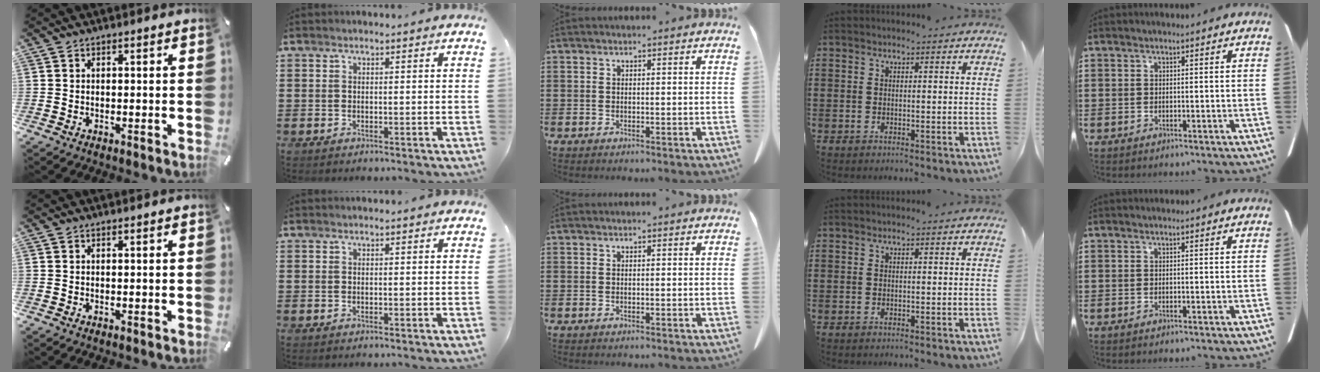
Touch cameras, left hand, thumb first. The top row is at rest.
{}